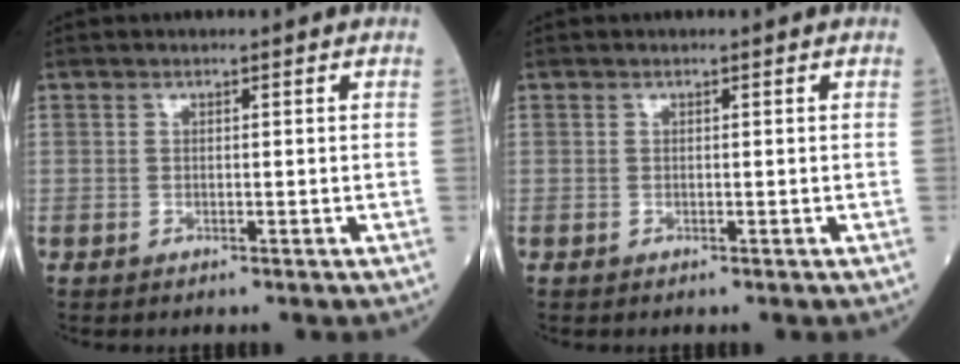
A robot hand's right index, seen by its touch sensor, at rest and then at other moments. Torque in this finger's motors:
{"motor_torque": [0.00, 0.00, 0.00, 0.00]}